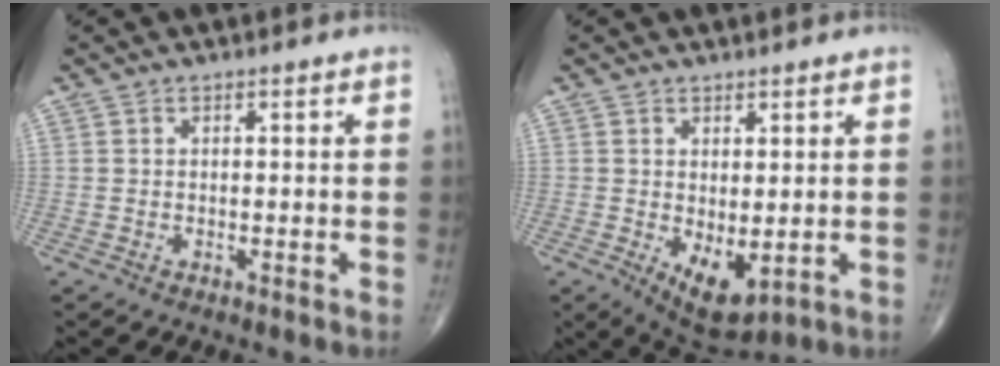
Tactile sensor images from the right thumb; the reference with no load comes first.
{"total": 7.3, "force": [-1.1, 3.6, 6.2], "torque": [-0.086, -0.015, -0.001]}